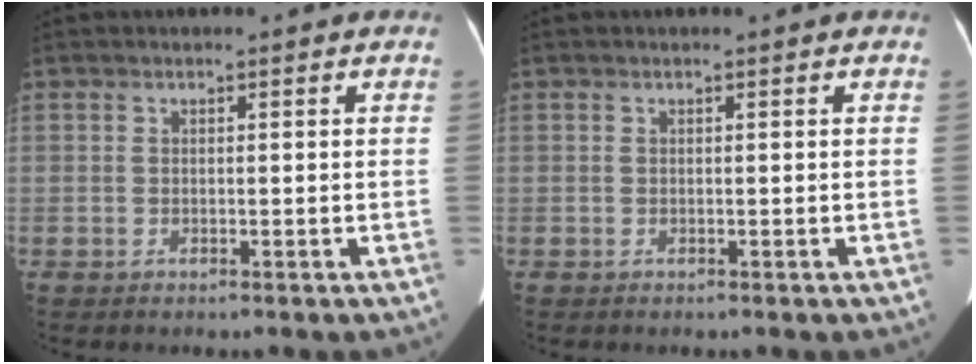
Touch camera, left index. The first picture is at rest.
{"total": 0.0}